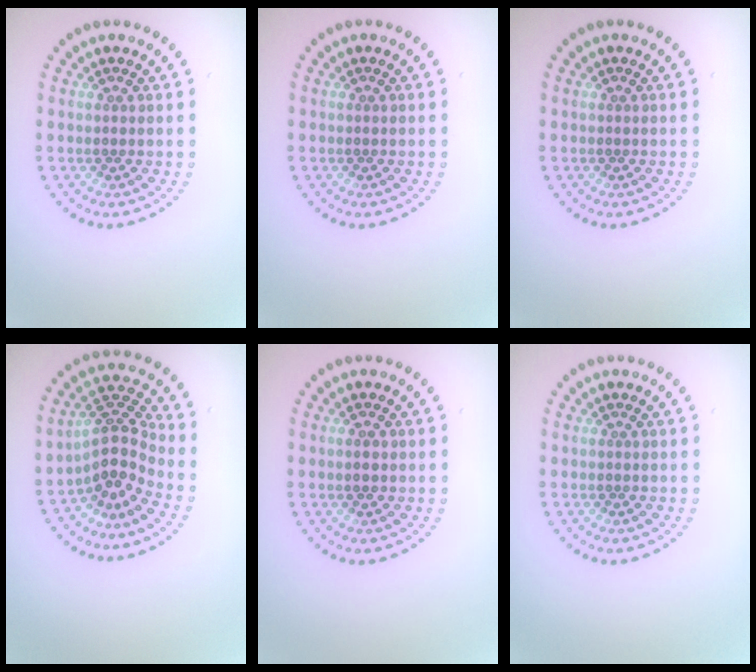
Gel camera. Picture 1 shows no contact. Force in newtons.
{"total": 0.0}
{"total": 0.0}
{"total": 3.8, "press": 2.7, "slide": 2.7}
{"total": 1.4, "press": 1.4, "slide": 0.0}
{"total": 0.0}